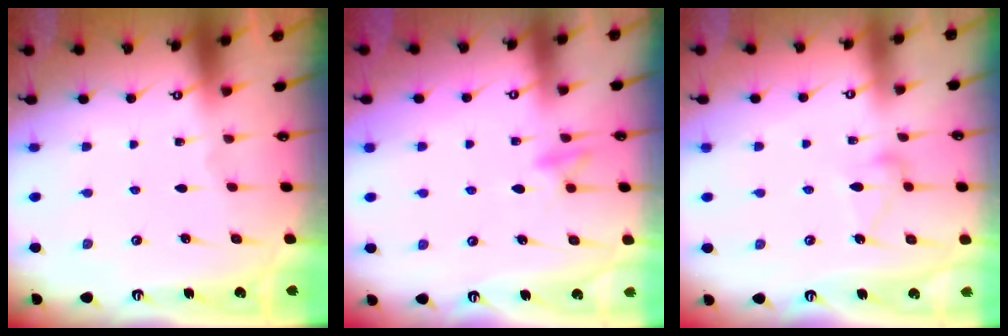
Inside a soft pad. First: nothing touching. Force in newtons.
{"total": 10.5, "press": 10.3, "slide": 1.7}
{"total": 7.8, "press": 7.8, "slide": 0.3}